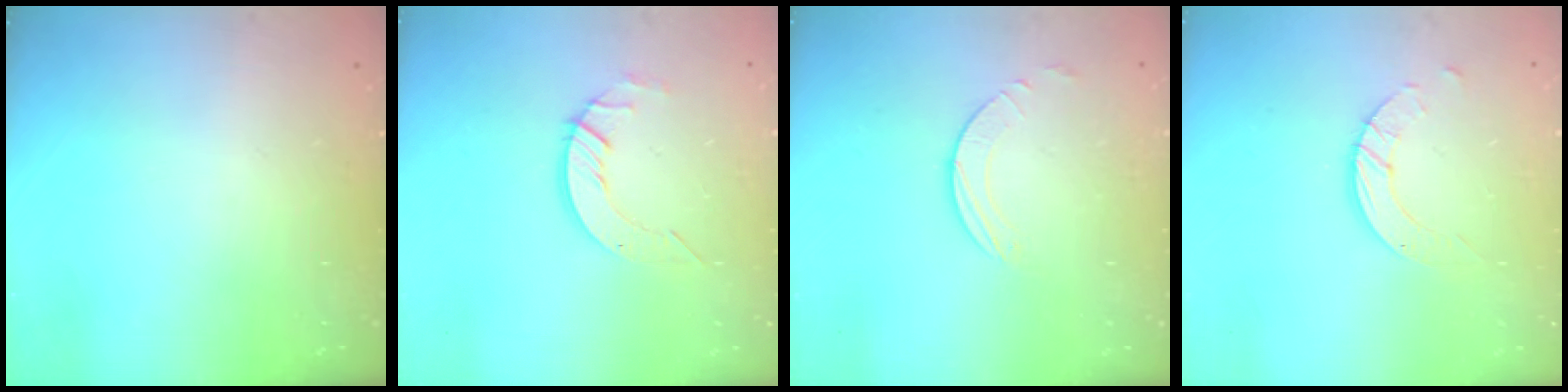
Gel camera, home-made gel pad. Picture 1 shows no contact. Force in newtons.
{"total": 6.1, "press": 6.1, "slide": 0.5}
{"total": 1.6, "press": 1.6, "slide": 0.2}
{"total": 6.5, "press": 6.5, "slide": 0.5}